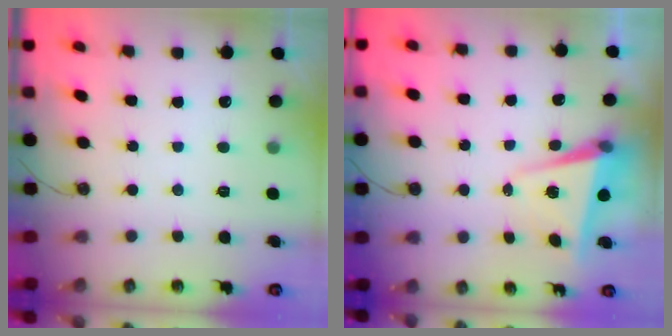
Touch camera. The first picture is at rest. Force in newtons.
{"total": 5.4, "press": 5.3, "slide": 1.3}